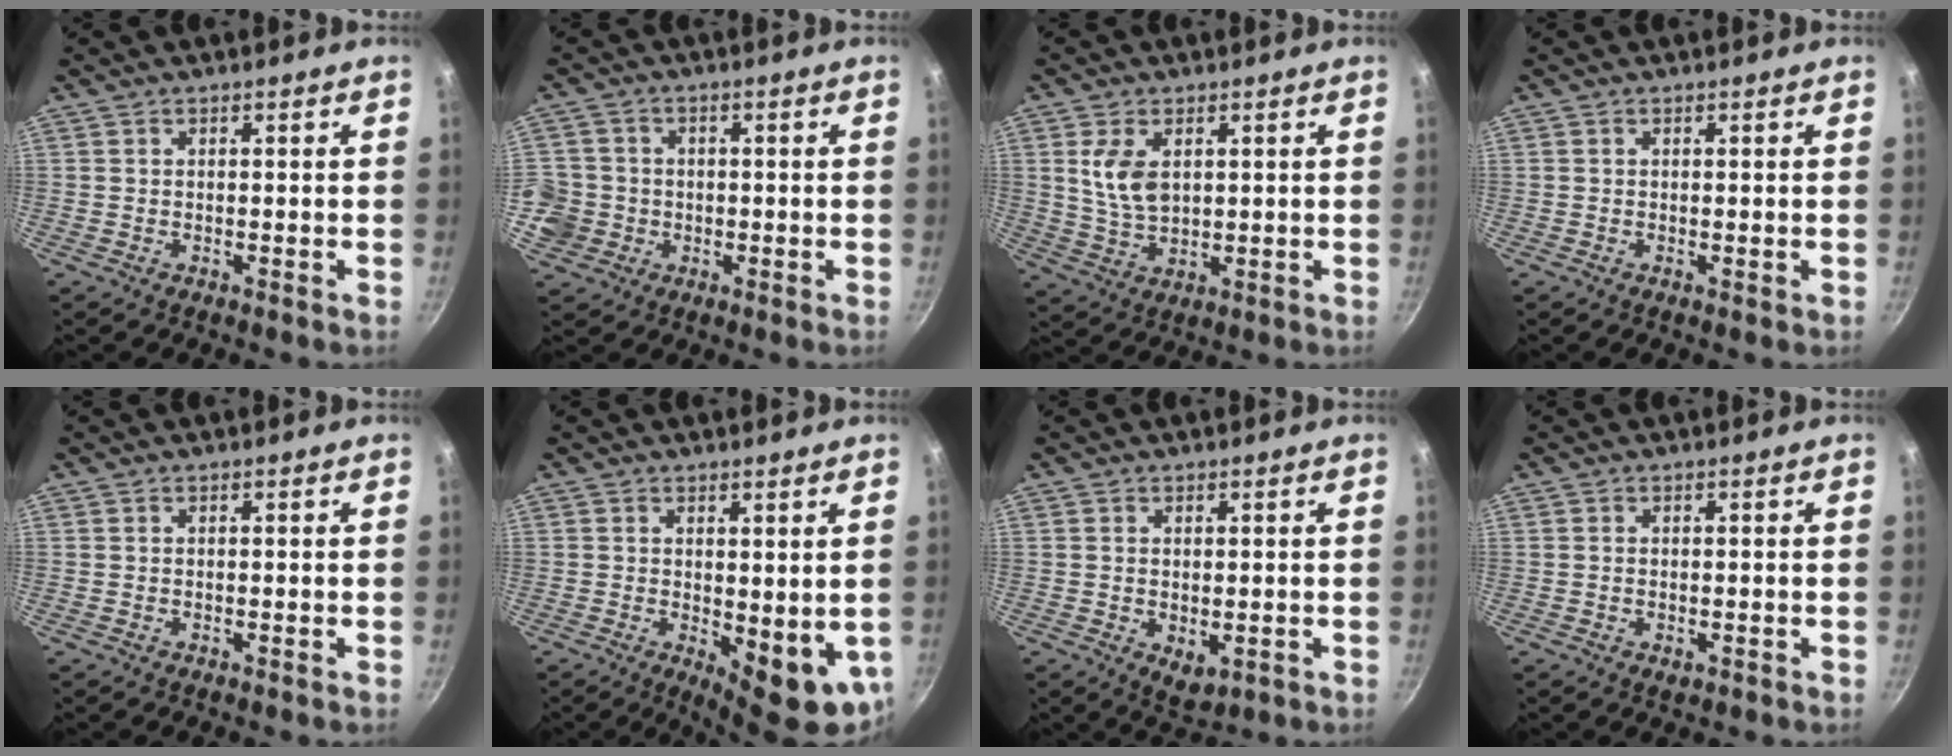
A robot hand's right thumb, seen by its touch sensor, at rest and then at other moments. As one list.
[{"total": 9.9, "force": [-1.5, 9.4, 3.0], "torque": [-0.067, 0.022, -0.027]}, {"total": 7.4, "force": [2.0, 4.5, 5.6], "torque": [-0.101, -0.016, 0.043]}, {"total": 0.0}, {"total": 0.0}, {"total": 9.7, "force": [-0.1, 4.2, 8.7], "torque": [-0.095, -0.012, 0.011]}, {"total": 4.0, "force": [-0.4, 2.5, 3.1], "torque": [-0.045, -0.015, -0.001]}, {"total": 1.2, "force": [-0.3, 0.8, 0.9], "torque": [-0.014, -0.001, -0.004]}]